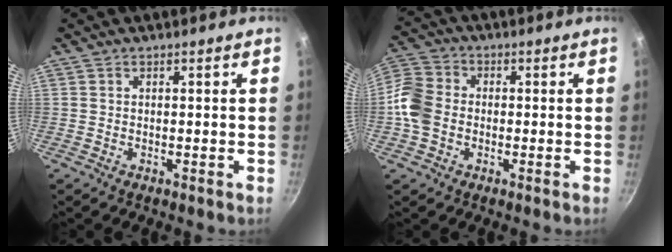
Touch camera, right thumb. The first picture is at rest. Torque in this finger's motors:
{"motor_torque": [1.23, 1.44, 0.75, -0.47, 0.07]}